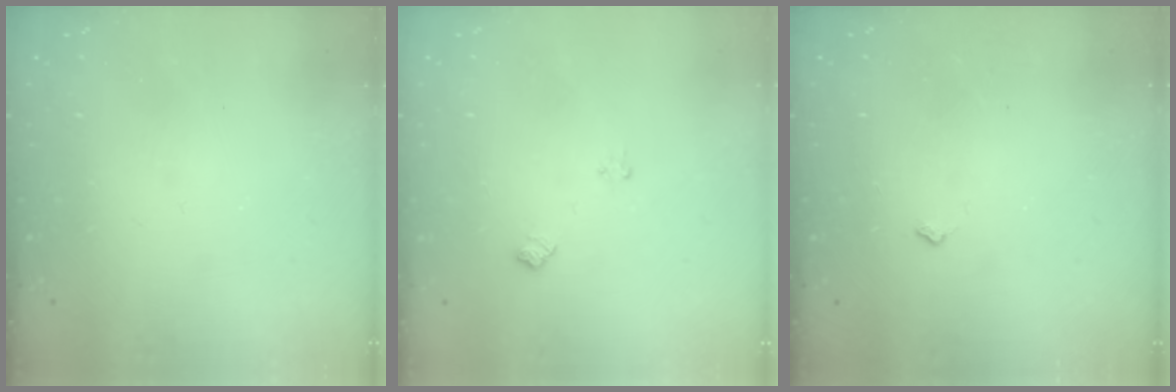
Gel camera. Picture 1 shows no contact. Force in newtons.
{"total": 6.1, "press": 6.1, "slide": 0.7}
{"total": 2.8, "press": 2.8, "slide": 0.4}